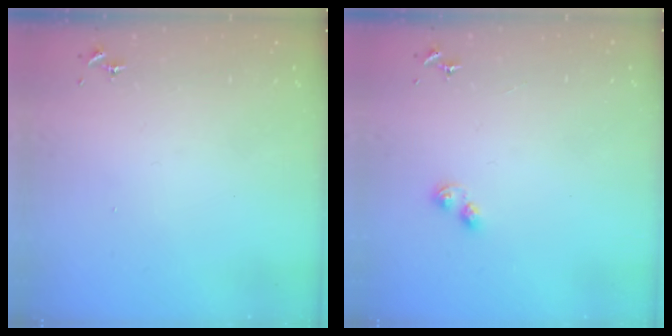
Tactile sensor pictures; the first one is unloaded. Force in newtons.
{"total": 3.2, "press": 3.2, "slide": 0.4}